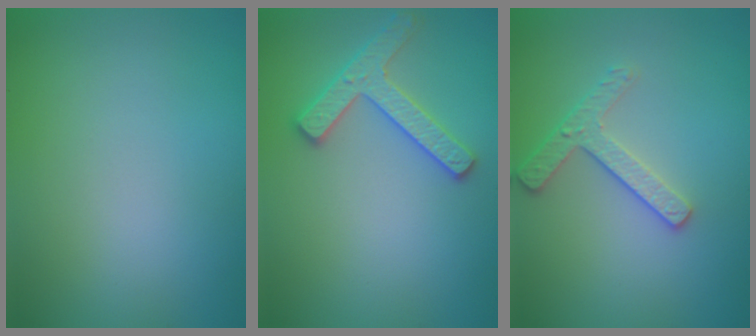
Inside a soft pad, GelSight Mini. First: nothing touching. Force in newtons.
{"total": 2.8, "press": 2.8, "slide": 0.3}
{"total": 2.5, "press": 2.4, "slide": 0.7}